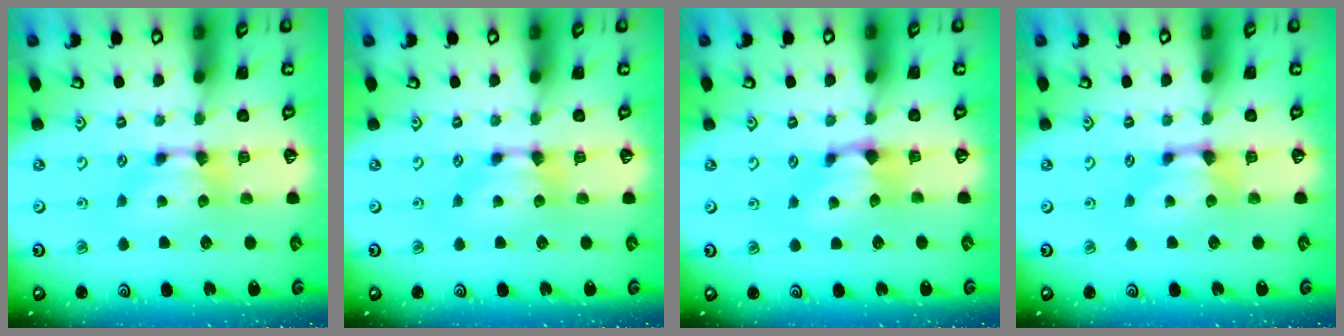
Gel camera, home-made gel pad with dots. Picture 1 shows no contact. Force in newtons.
{"total": 0.0}
{"total": 0.8, "press": 0.0, "slide": 0.8}
{"total": 0.7, "press": 0.1, "slide": 0.7}